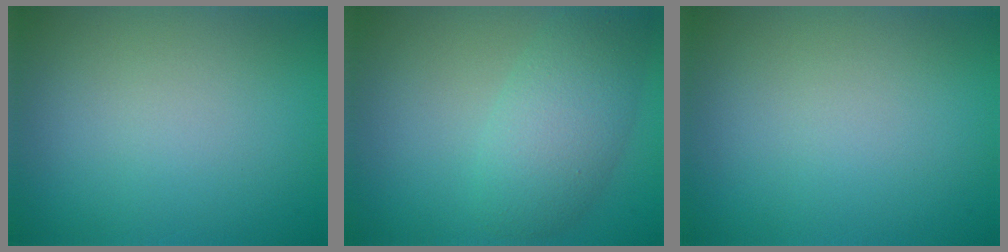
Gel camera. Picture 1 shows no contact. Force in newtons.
{"total": 5.0, "press": 5.0, "slide": 0.2}
{"total": 0.0}